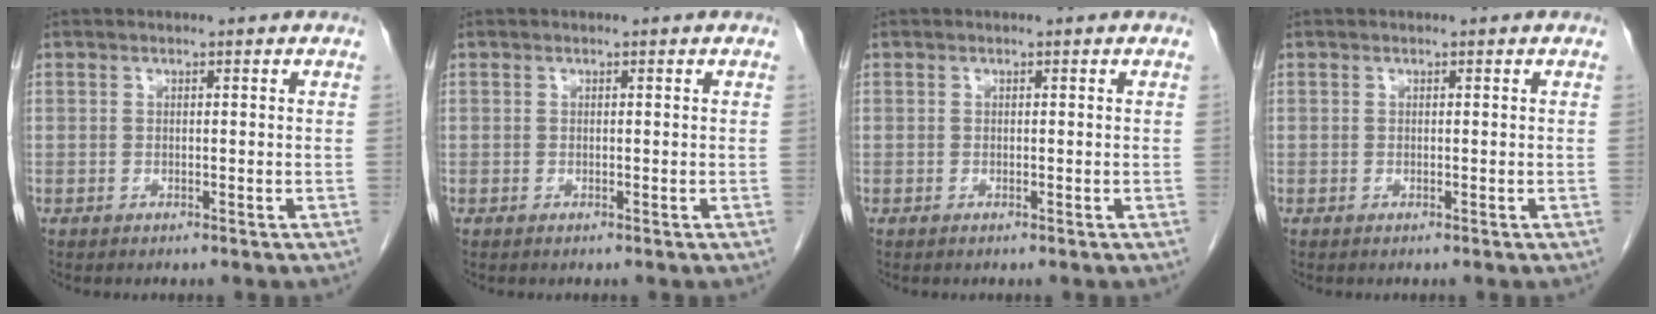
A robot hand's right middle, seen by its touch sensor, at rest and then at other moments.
{"total": 0.0}
{"total": 0.0}
{"total": 0.0}